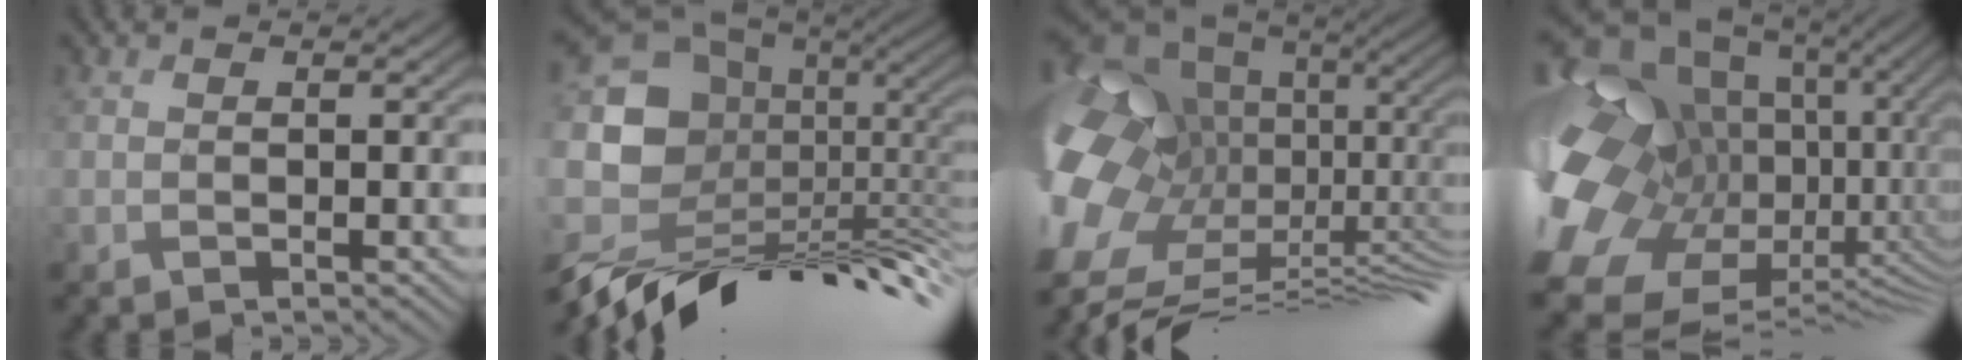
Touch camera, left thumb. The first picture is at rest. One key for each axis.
{"total": 17.8, "fx": -3.1, "fy": 9.6, "fz": 14.7, "tx": -0.238, "ty": -0.003, "tz": -0.041}
{"total": 19.1, "fx": -4.9, "fy": 12.1, "fz": 13.9, "tx": -0.288, "ty": -0.004, "tz": -0.038}
{"total": 20.2, "fx": -0.8, "fy": 14.9, "fz": 13.5, "tx": -0.316, "ty": -0.005, "tz": 0.003}